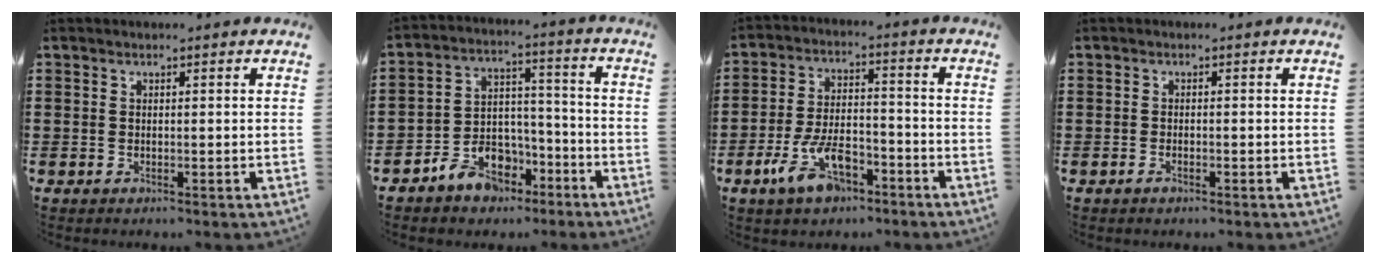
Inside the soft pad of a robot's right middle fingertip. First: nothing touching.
{"total": 8.0, "force": [-6.2, 4.7, 2.0], "torque": [-0.035, 0.040, -0.116]}
{"total": 9.4, "force": [-5.3, 4.1, 6.5], "torque": [-0.143, 0.006, -0.099]}
{"total": 0.9, "force": [-0.6, 0.3, 0.5], "torque": [-0.012, -0.003, -0.011]}